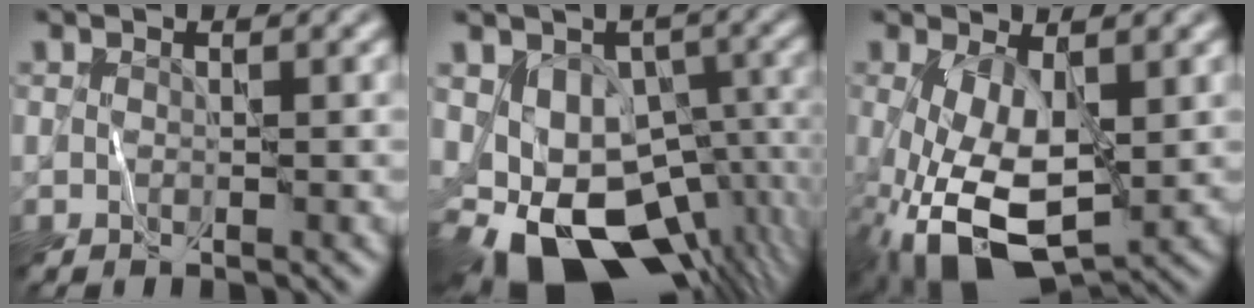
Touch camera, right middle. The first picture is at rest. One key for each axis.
{"total": 13.5, "fx": -5.0, "fy": 8.7, "fz": 9.1, "tx": -0.140, "ty": -0.029, "tz": -0.062}
{"total": 8.9, "fx": -1.3, "fy": 4.7, "fz": 7.4, "tx": -0.182, "ty": -0.031, "tz": -0.018}